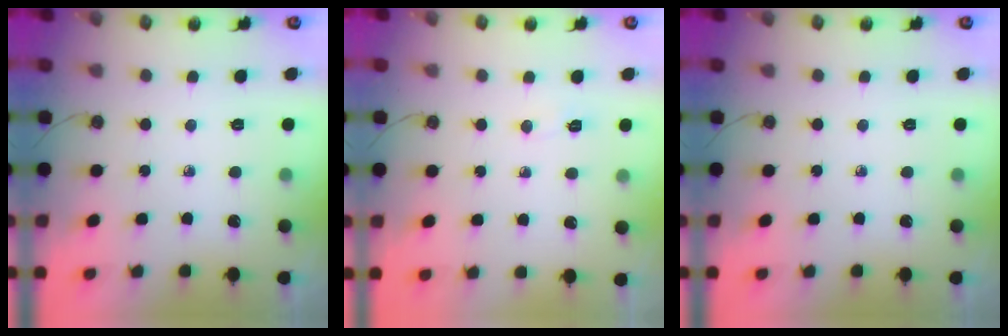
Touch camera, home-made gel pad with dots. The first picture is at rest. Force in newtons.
{"total": 3.7, "press": 3.4, "slide": 1.3}
{"total": 0.0}